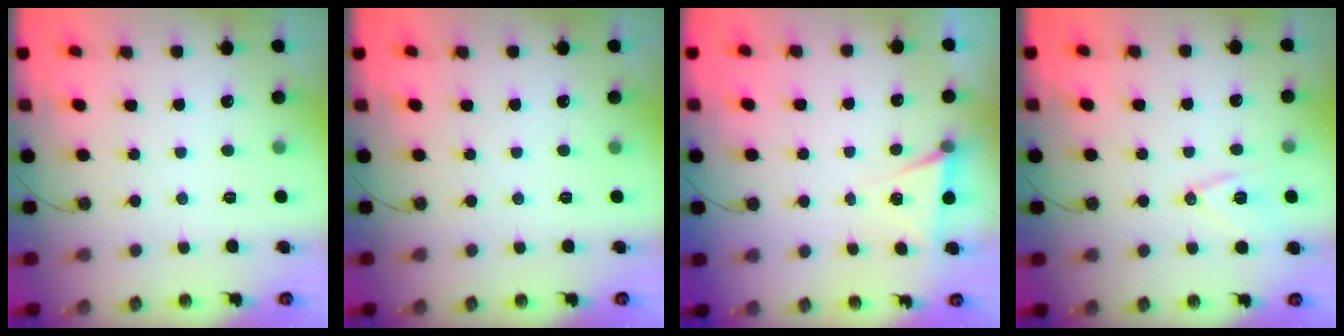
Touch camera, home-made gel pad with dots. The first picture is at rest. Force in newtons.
{"total": 0.0}
{"total": 5.0, "press": 2.1, "slide": 4.5}
{"total": 9.8, "press": 9.3, "slide": 3.0}